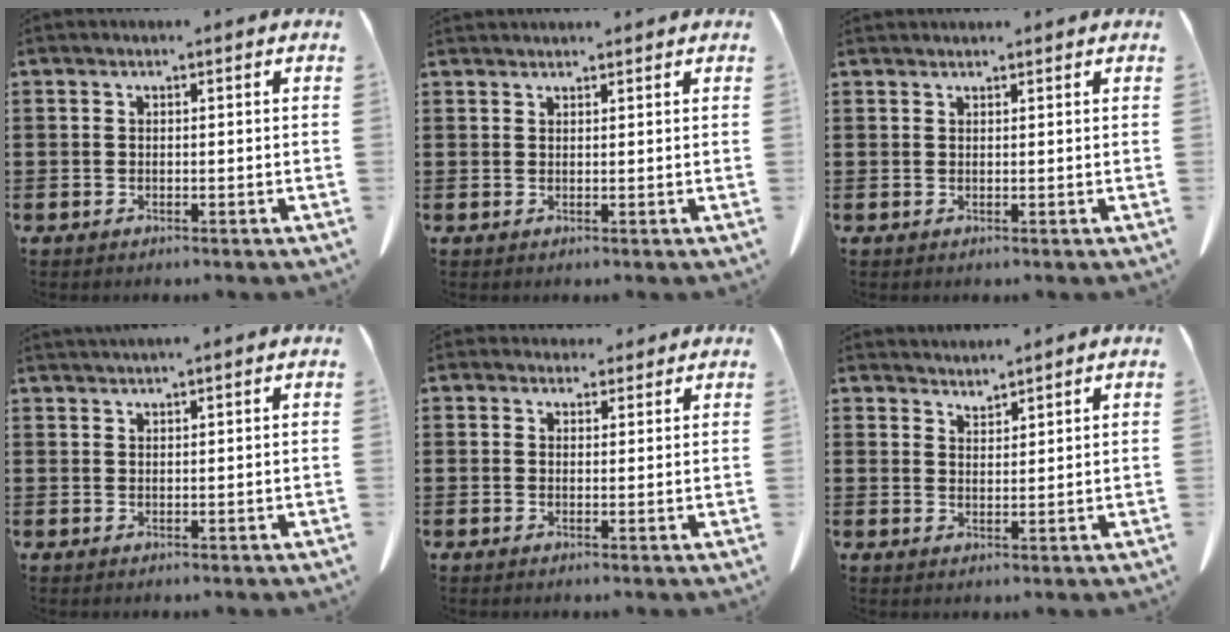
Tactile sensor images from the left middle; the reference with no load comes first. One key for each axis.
{"total": 1.2, "fx": 1.2, "fy": 0.1, "fz": 0.1, "tx": -0.005, "ty": -0.001, "tz": 0.023}
{"total": 0.9, "fx": 0.9, "fy": 0.1, "fz": 0.1, "tx": -0.005, "ty": 0.000, "tz": 0.017}
{"total": 1.4, "fx": 1.3, "fy": -0.1, "fz": 0.3, "tx": -0.008, "ty": -0.001, "tz": 0.025}
{"total": 2.4, "fx": 2.1, "fy": 1.1, "fz": 0.3, "tx": -0.002, "ty": -0.001, "tz": 0.038}
{"total": 2.6, "fx": 2.5, "fy": -0.2, "fz": -0.5, "tx": 0.003, "ty": -0.009, "tz": 0.048}